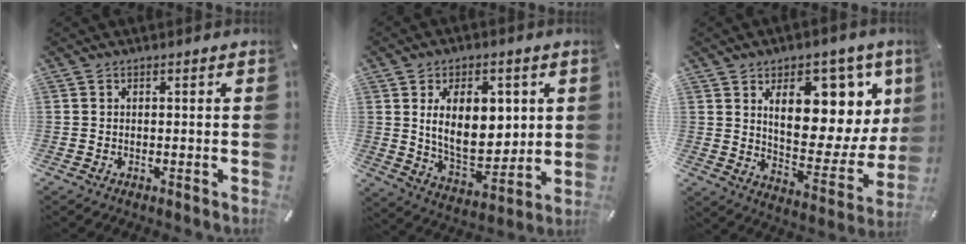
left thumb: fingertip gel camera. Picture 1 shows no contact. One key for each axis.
{"total": 15.2, "fx": 3.4, "fy": 9.2, "fz": 11.6, "tx": -0.188, "ty": -0.008, "tz": 0.057}
{"total": 17.3, "fx": 8.6, "fy": 9.8, "fz": 11.4, "tx": -0.149, "ty": -0.070, "tz": 0.148}